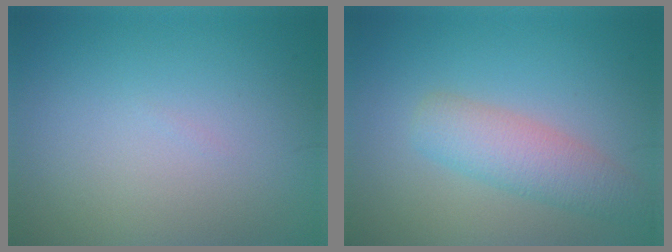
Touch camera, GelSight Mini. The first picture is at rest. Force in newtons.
{"total": 3.9, "press": 3.9, "slide": 0.2}